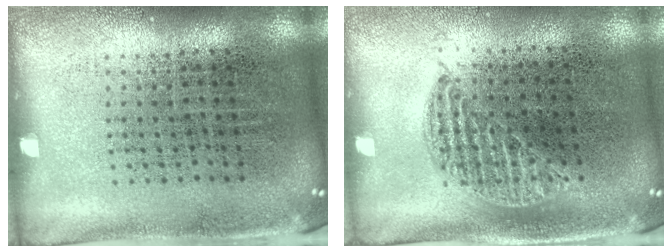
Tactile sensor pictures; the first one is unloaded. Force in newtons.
{"total": 0.9, "press": 0.8, "slide": 0.4}